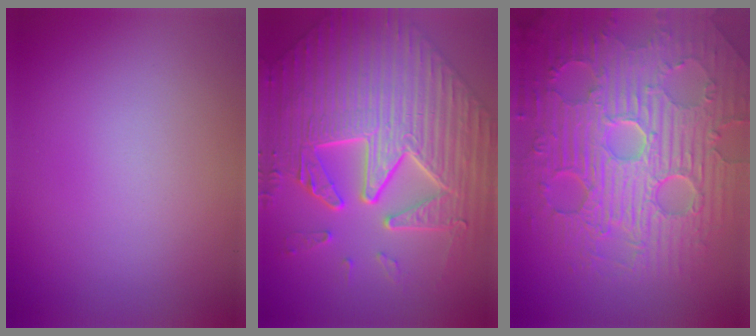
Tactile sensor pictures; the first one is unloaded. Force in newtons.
{"total": 9.4, "press": 7.4, "slide": 5.9}
{"total": 11.3, "press": 7.4, "slide": 8.6}